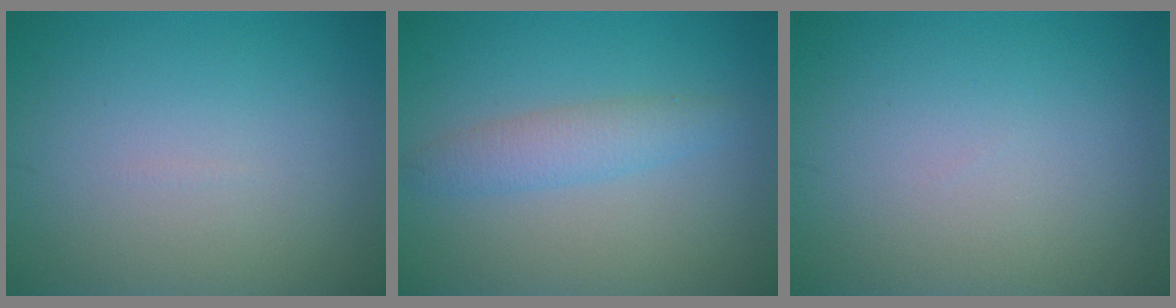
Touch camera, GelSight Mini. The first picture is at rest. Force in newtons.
{"total": 2.5, "press": 2.5, "slide": 0.1}
{"total": 0.0}